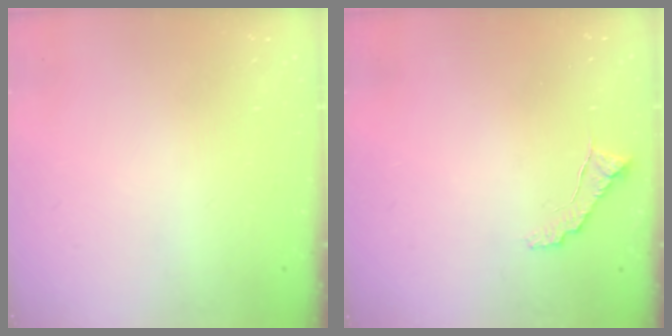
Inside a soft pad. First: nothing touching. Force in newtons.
{"total": 6.3, "press": 6.3, "slide": 0.4}